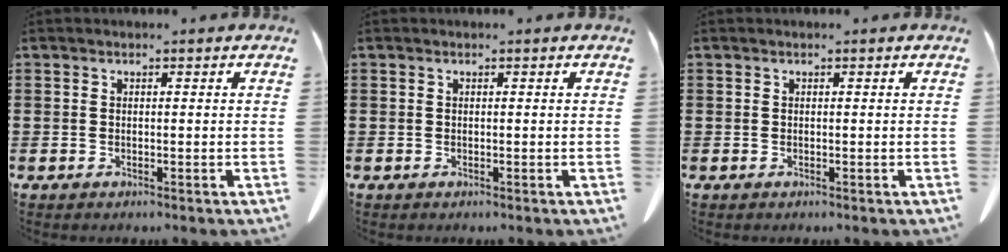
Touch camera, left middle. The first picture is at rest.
{"total": 0.0}
{"total": 0.0}